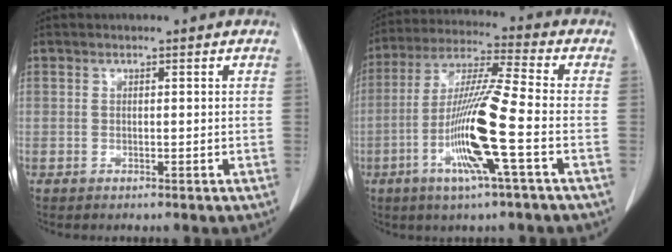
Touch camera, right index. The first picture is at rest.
{"total": 13.5, "force": [-4.2, -0.5, 12.8], "torque": [-0.258, -0.010, -0.087]}